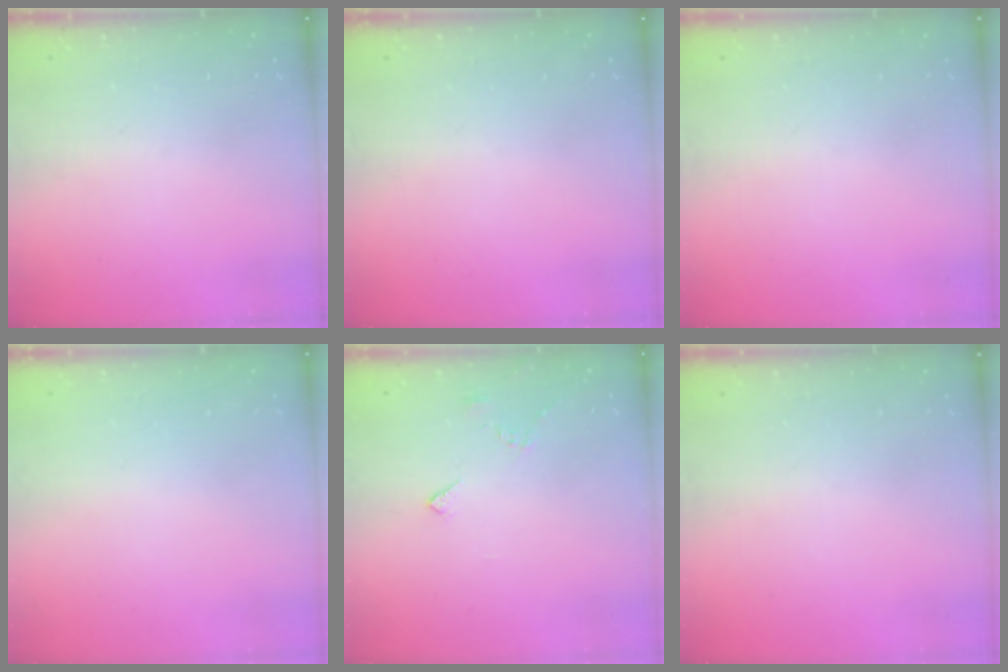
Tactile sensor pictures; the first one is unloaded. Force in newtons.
{"total": 0.0}
{"total": 0.0}
{"total": 1.9, "press": 1.9, "slide": 0.1}
{"total": 3.9, "press": 3.9, "slide": 0.6}
{"total": 0.0}